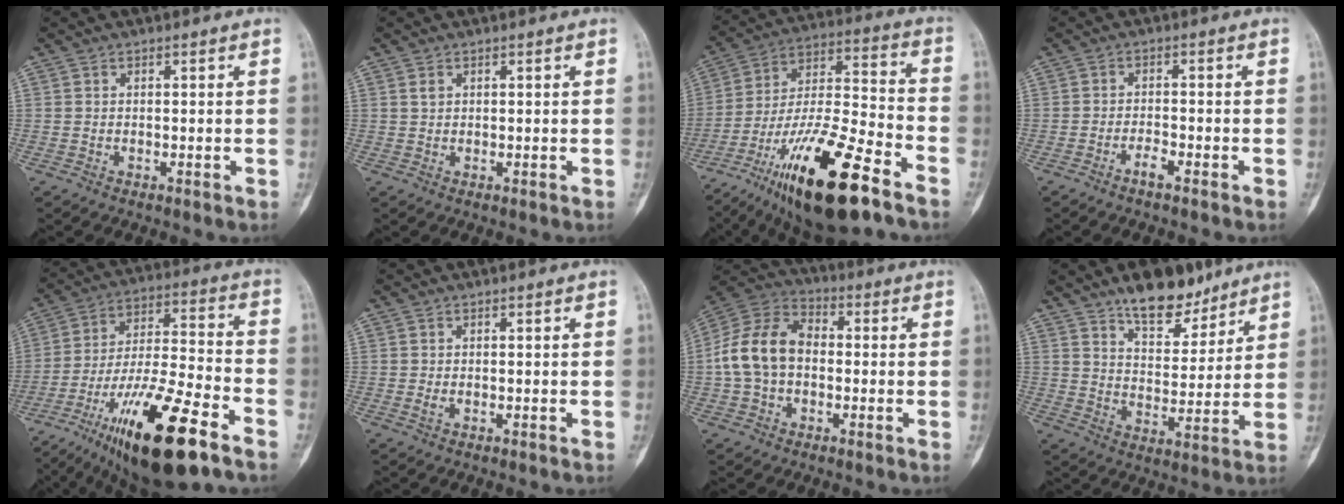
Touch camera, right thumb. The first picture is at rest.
{"total": 1.1, "force": [0.5, 0.9, 0.6], "torque": [-0.006, 0.000, 0.008]}
{"total": 24.5, "force": [-14.6, 6.1, 18.7], "torque": [-0.343, 0.060, -0.252]}
{"total": 2.4, "force": [-1.8, 0.4, 1.5], "torque": [-0.031, 0.009, -0.038]}
{"total": 23.2, "force": [-13.2, 5.4, 18.3], "torque": [-0.333, 0.050, -0.227]}
{"total": 0.8, "force": [-0.1, 0.5, 0.7], "torque": [-0.013, -0.001, -0.001]}
{"total": 13.3, "force": [-0.7, 9.6, 9.2], "torque": [-0.165, 0.040, -0.023]}
{"total": 12.2, "force": [9.1, 5.5, 6.1], "torque": [-0.056, -0.063, 0.149]}